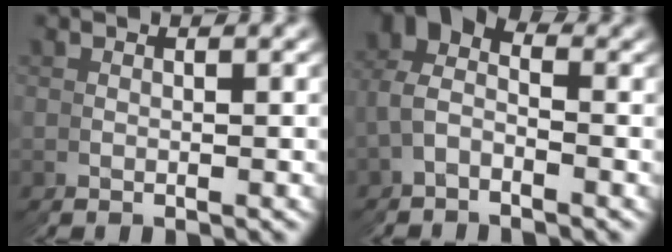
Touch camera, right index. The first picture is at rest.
{"total": 9.2, "force": [2.6, 7.9, 3.8], "torque": [-0.063, 0.024, 0.012]}